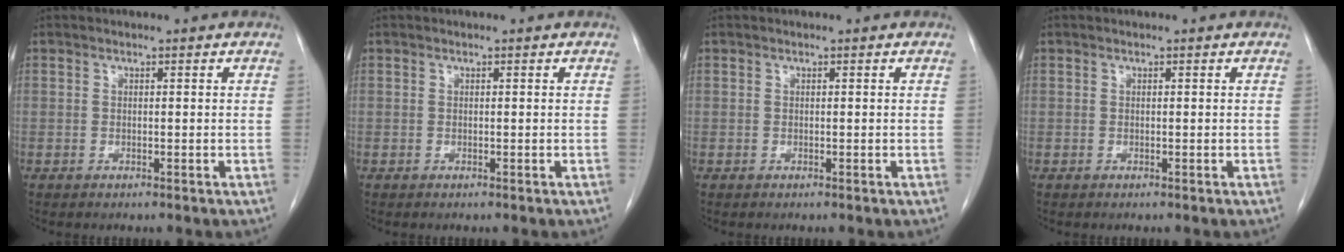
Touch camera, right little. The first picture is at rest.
{"total": 0.0}
{"total": 0.0}
{"total": 0.0}